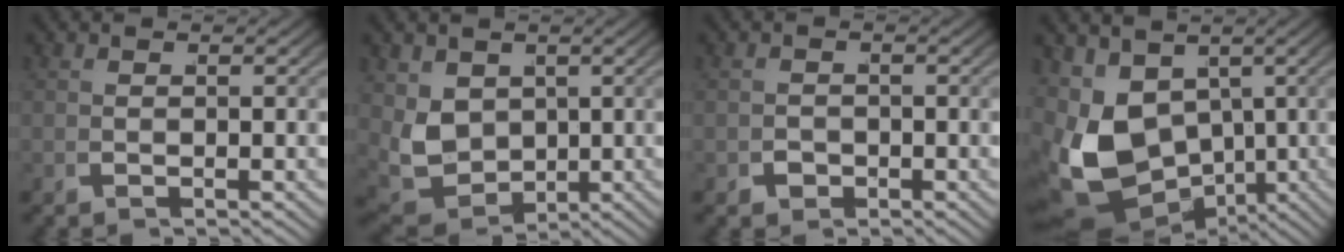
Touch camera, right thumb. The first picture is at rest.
{"total": 7.5, "force": [-0.1, 5.9, 4.6], "torque": [-0.132, -0.049, 0.022]}
{"total": 1.0, "force": [-0.6, 0.7, 0.3], "torque": [-0.003, -0.005, -0.011]}
{"total": 12.1, "force": [-2.5, 8.9, 7.7], "torque": [-0.192, -0.075, -0.009]}